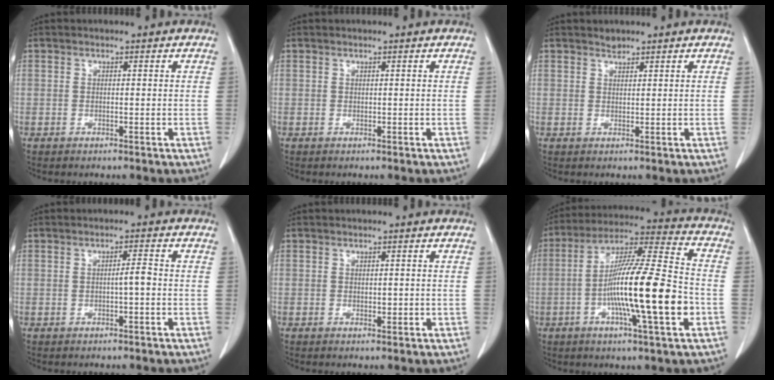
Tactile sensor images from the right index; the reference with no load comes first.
{"total": 0.0}
{"total": 0.9, "force": [0.8, 0.3, 0.0], "torque": [-0.002, -0.002, 0.014]}
{"total": 2.1, "force": [-0.2, 0.1, 2.1], "torque": [-0.031, 0.003, -0.005]}
{"total": 0.9, "force": [0.0, 0.5, 0.7], "torque": [-0.009, -0.002, 0.001]}
{"total": 18.4, "force": [-4.2, 0.9, 17.8], "torque": [-0.308, -0.004, -0.078]}